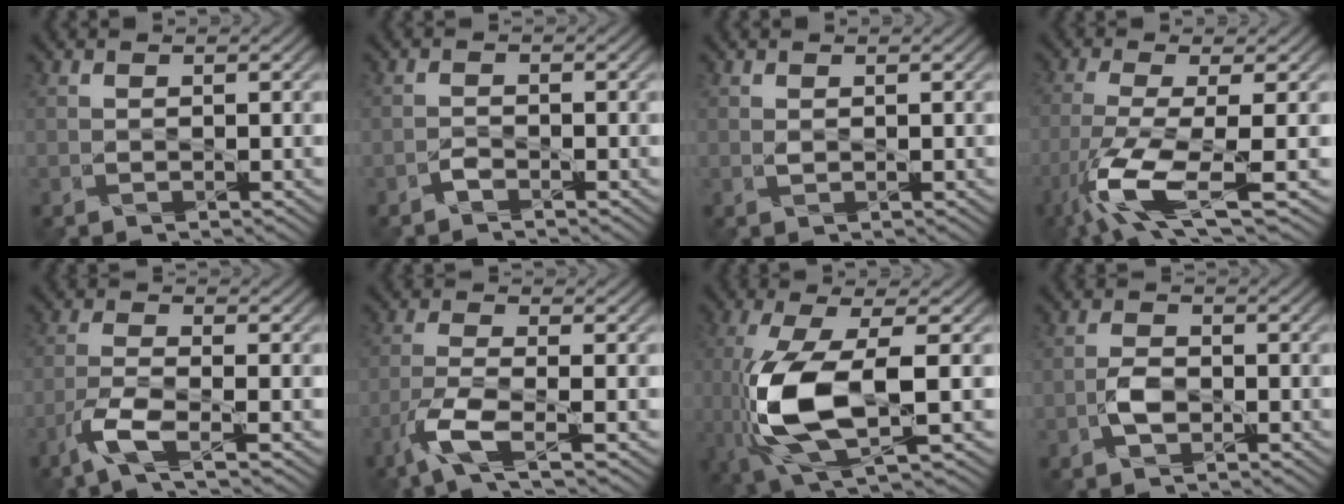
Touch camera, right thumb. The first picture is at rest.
{"total": 1.0, "force": [-1.0, 0.0, 0.0], "torque": [-0.001, 0.003, -0.026]}
{"total": 0.0}
{"total": 9.2, "force": [-3.9, 1.9, 8.1], "torque": [-0.157, -0.009, -0.084]}
{"total": 4.7, "force": [-3.0, 0.7, 3.6], "torque": [-0.079, -0.003, -0.074]}
{"total": 5.5, "force": [-3.2, 1.0, 4.4], "torque": [-0.097, -0.004, -0.081]}
{"total": 11.1, "force": [-1.8, 3.8, 10.3], "torque": [-0.235, -0.009, -0.038]}
{"total": 2.8, "force": [-1.2, 1.5, 1.9], "torque": [-0.041, 0.001, -0.032]}